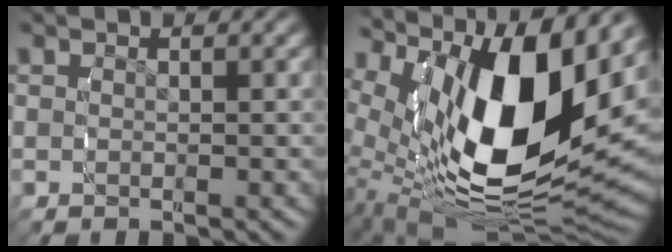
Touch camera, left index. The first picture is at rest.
{"total": 16.9, "force": [0.9, 8.9, 14.4], "torque": [-0.245, -0.023, 0.028]}